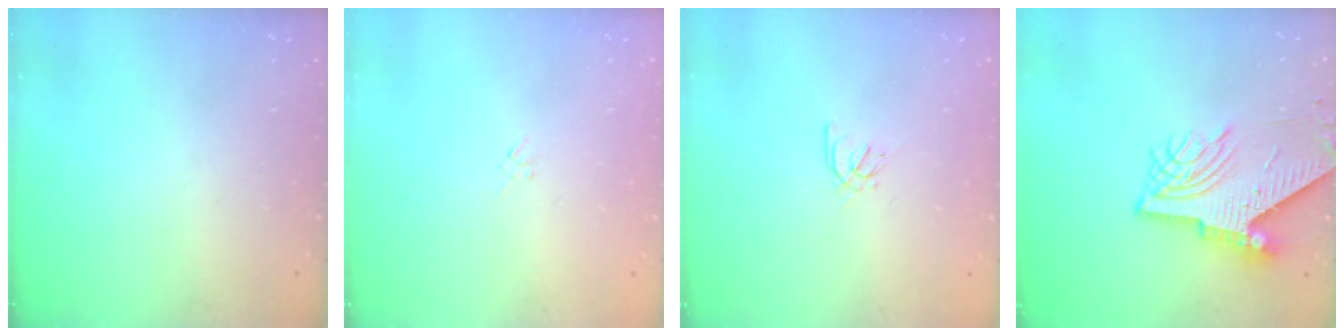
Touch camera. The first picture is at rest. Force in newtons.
{"total": 1.3, "press": 1.3, "slide": 0.4}
{"total": 2.4, "press": 2.4, "slide": 0.6}
{"total": 9.7, "press": 9.7, "slide": 1.0}